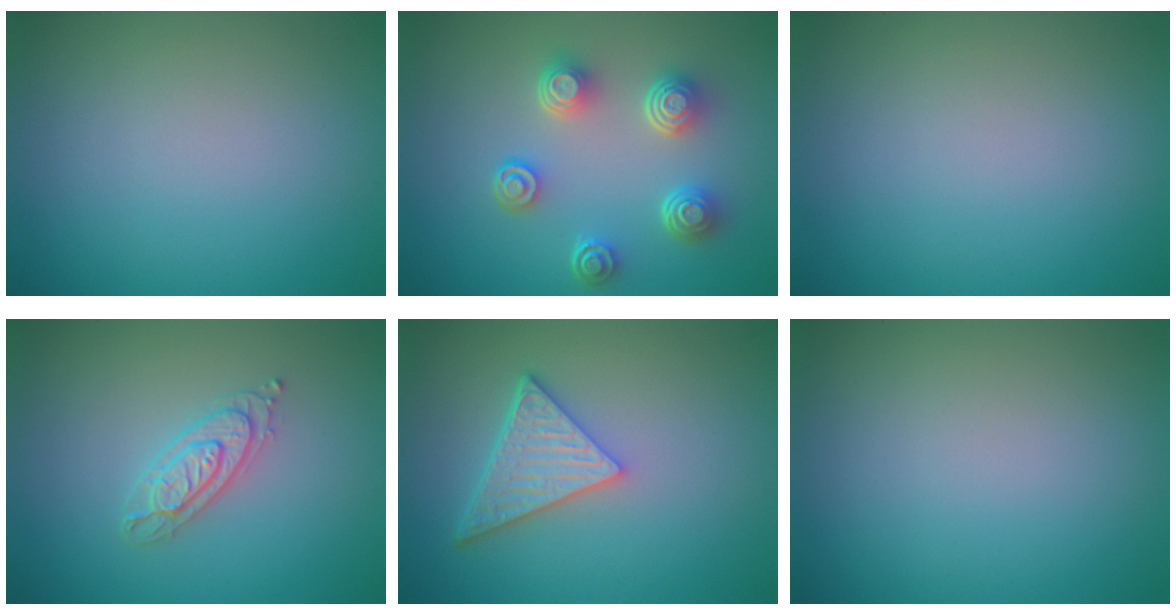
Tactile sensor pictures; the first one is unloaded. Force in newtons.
{"total": 5.0, "press": 3.8, "slide": 3.3}
{"total": 0.0}
{"total": 2.3, "press": 2.2, "slide": 0.5}
{"total": 5.1, "press": 4.1, "slide": 3.0}
{"total": 0.0}